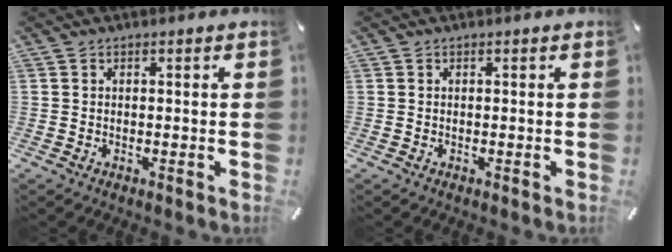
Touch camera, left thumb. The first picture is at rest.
{"total": 0.0}